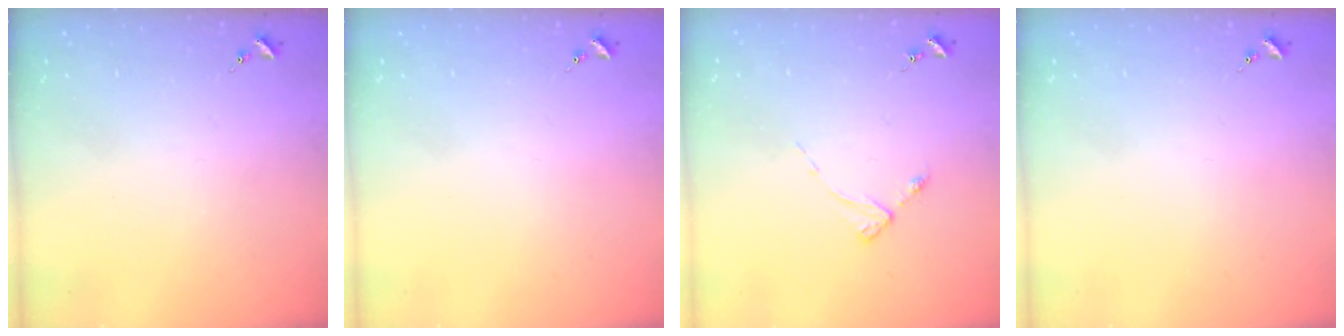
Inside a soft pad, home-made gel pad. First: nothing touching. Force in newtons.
{"total": 0.0}
{"total": 2.7, "press": 2.7, "slide": 0.3}
{"total": 0.0}